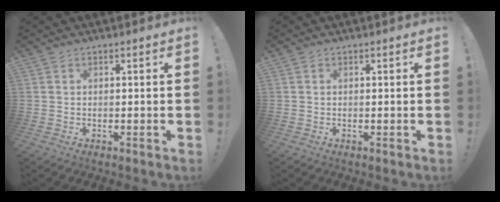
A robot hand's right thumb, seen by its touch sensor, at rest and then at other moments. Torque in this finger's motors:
{"motor_torque": [0.16, 0.06, 0.25, -0.14, -0.10]}